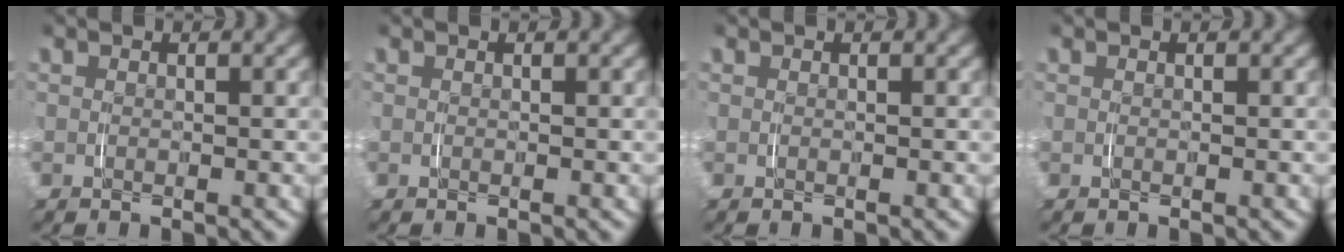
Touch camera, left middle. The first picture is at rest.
{"total": 0.0}
{"total": 0.0}
{"total": 0.0}